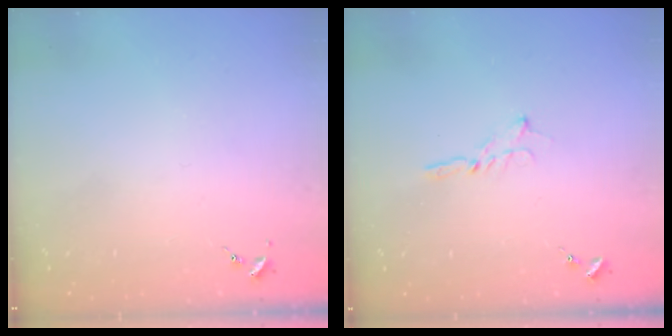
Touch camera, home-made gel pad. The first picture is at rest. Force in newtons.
{"total": 1.8, "press": 1.7, "slide": 0.2}